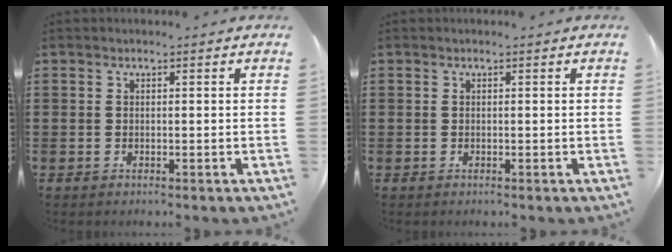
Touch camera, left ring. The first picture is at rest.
{"total": 0.0}